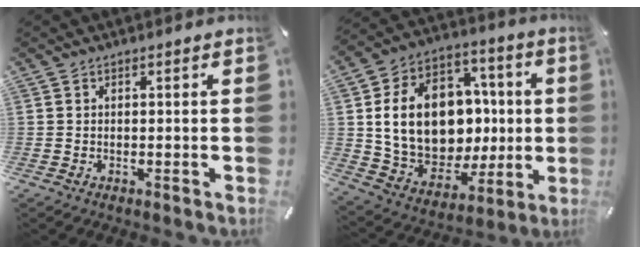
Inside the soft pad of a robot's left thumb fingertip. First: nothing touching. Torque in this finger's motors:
{"motor_torque": [2.46, 2.47, 0.99, 0.14, 0.31]}